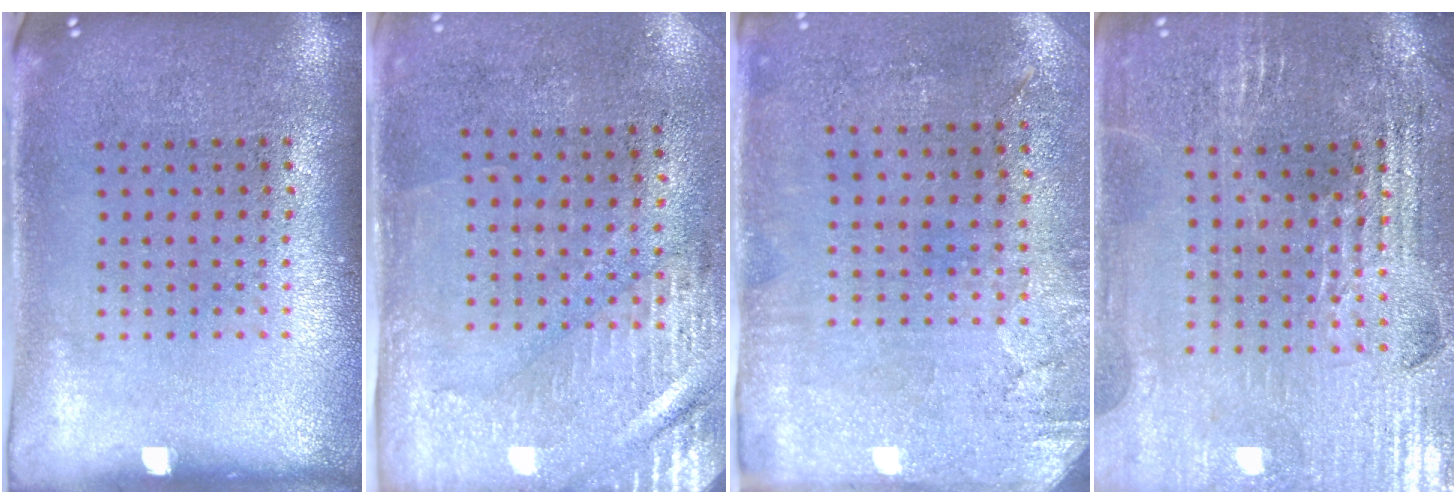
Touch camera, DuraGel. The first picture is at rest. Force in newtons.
{"total": 3.0, "press": 2.5, "slide": 1.6}
{"total": 2.9, "press": 2.4, "slide": 1.7}
{"total": 3.0, "press": 3.0, "slide": 0.4}